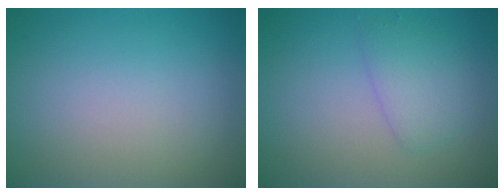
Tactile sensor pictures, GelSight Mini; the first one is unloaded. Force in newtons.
{"total": 2.4, "press": 2.4, "slide": 0.1}